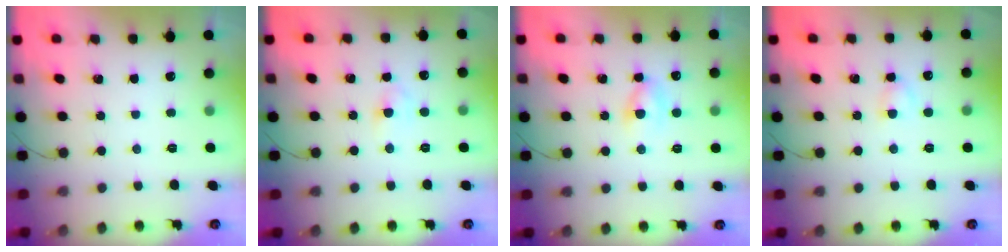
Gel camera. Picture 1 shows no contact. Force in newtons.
{"total": 2.8, "press": 2.6, "slide": 1.0}
{"total": 4.7, "press": 4.6, "slide": 1.0}
{"total": 2.7, "press": 2.5, "slide": 1.0}